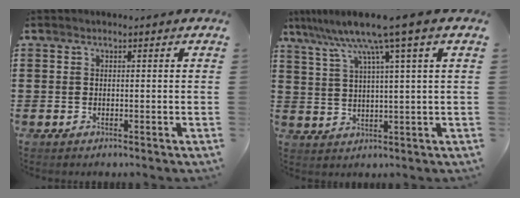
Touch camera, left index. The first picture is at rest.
{"total": 8.8, "force": [5.4, -0.7, 6.8], "torque": [-0.149, -0.019, 0.086]}